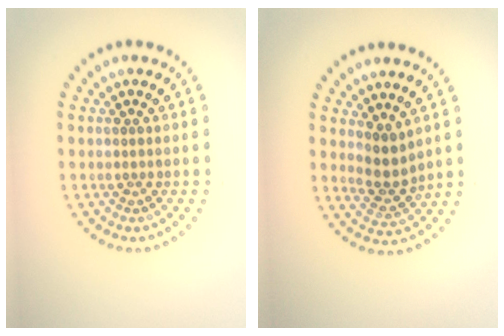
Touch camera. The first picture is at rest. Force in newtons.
{"total": 2.6, "press": 2.0, "slide": 1.5}